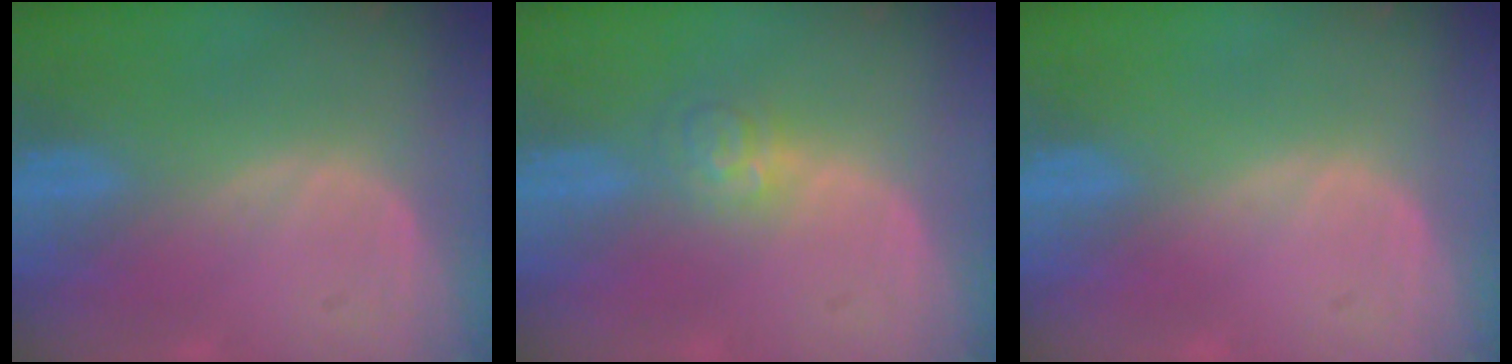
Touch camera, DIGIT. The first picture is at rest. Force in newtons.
{"total": 3.9, "press": 3.6, "slide": 1.6}
{"total": 0.0}